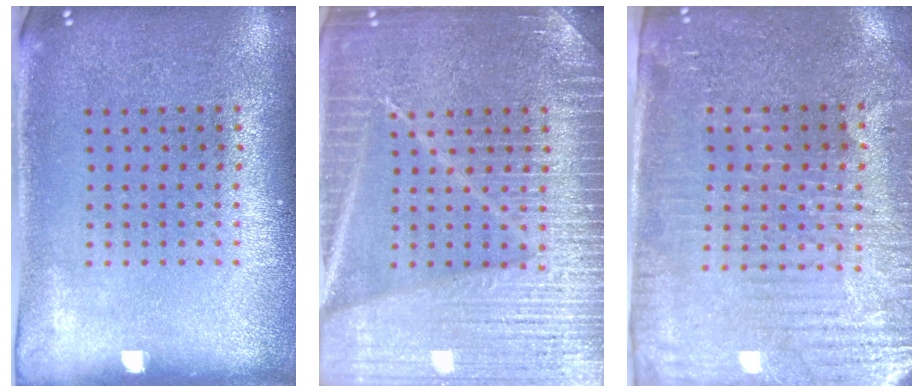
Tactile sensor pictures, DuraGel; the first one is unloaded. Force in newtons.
{"total": 6.7, "press": 6.6, "slide": 0.8}
{"total": 3.8, "press": 3.5, "slide": 1.4}